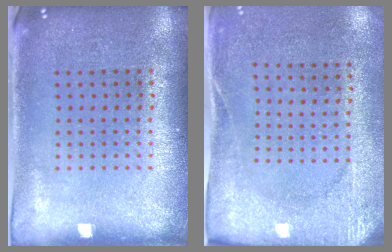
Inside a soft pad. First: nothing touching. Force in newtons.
{"total": 2.7, "press": 2.2, "slide": 1.7}